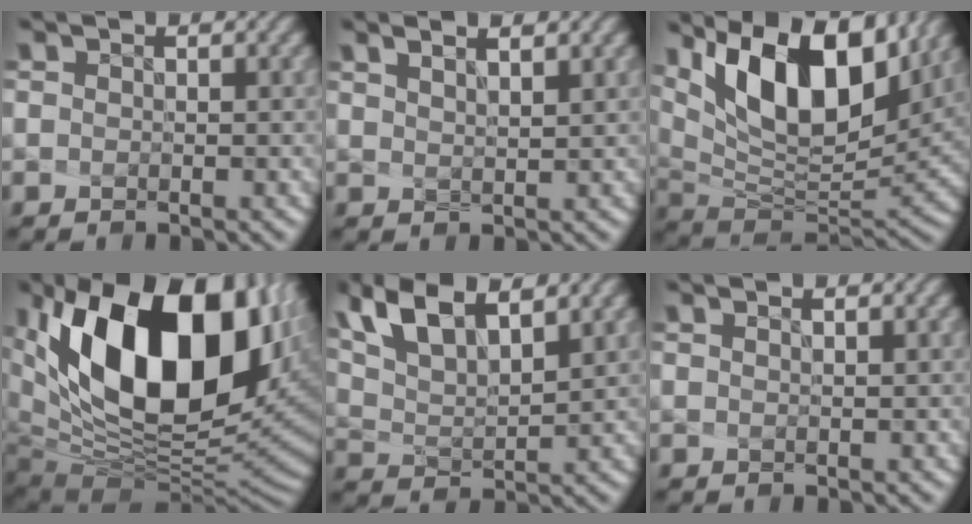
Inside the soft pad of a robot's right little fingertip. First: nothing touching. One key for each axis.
{"total": 3.5, "fx": 2.5, "fy": 0.6, "fz": 2.4, "tx": -0.031, "ty": 0.010, "tz": 0.034}
{"total": 12.6, "fx": 6.8, "fy": 4.9, "fz": 9.4, "tx": -0.159, "ty": 0.014, "tz": 0.121}
{"total": 18.1, "fx": 5.1, "fy": 10.0, "fz": 14.1, "tx": -0.223, "ty": -0.001, "tz": 0.101}
{"total": 7.8, "fx": 5.3, "fy": 2.4, "fz": 5.2, "tx": -0.114, "ty": 0.019, "tz": 0.093}
{"total": 0.9, "fx": 0.4, "fy": 0.0, "fz": 0.8, "tx": -0.018, "ty": -0.001, "tz": 0.016}